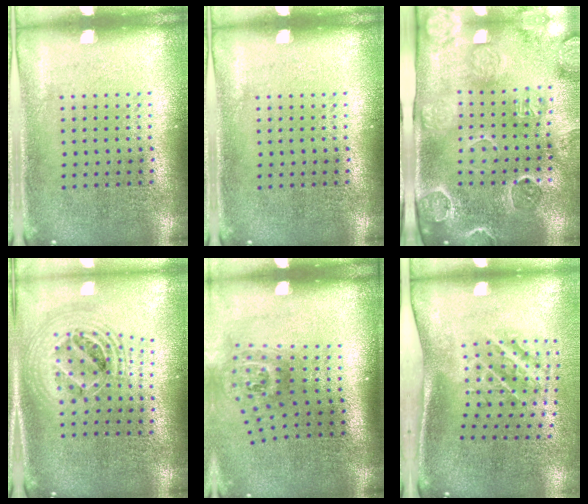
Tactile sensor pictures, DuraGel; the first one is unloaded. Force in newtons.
{"total": 0.0}
{"total": 3.2, "press": 3.2, "slide": 0.5}
{"total": 2.1, "press": 1.6, "slide": 1.4}
{"total": 1.8, "press": 1.2, "slide": 1.4}
{"total": 2.1, "press": 1.3, "slide": 1.6}